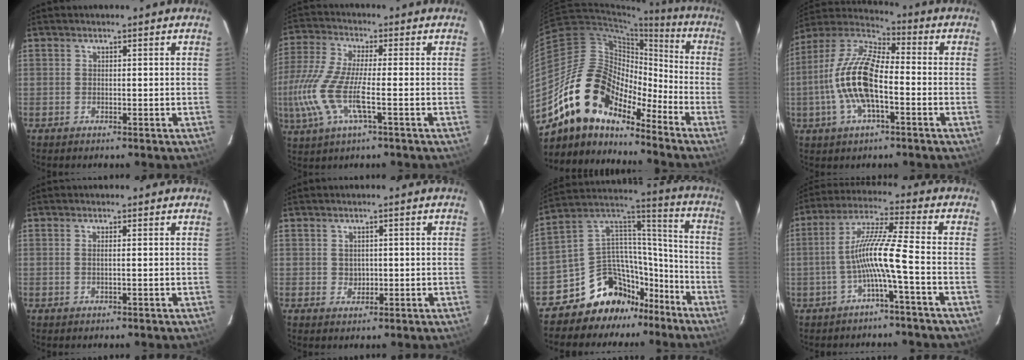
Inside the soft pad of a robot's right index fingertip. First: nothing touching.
{"total": 13.4, "force": [-3.5, 2.7, 12.7], "torque": [-0.281, -0.013, -0.069]}
{"total": 16.5, "force": [-12.3, 8.4, 7.1], "torque": [-0.136, 0.016, -0.229]}
{"total": 15.2, "force": [-3.2, 5.9, 13.6], "torque": [-0.275, 0.005, -0.069]}
{"total": 0.8, "force": [0.0, -0.3, 0.8], "torque": [-0.016, 0.000, -0.001]}
{"total": 1.9, "force": [0.2, 1.8, 0.6], "torque": [-0.006, 0.004, 0.008]}
{"total": 15.9, "force": [-12.5, 9.3, 3.5], "torque": [-0.092, 0.080, -0.203]}
{"total": 9.1, "force": [-3.1, -0.9, 8.5], "torque": [-0.178, 0.013, -0.058]}